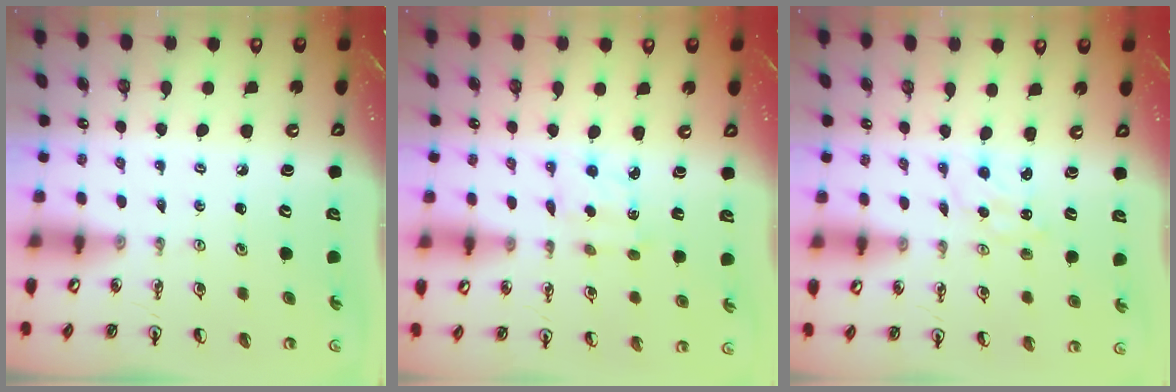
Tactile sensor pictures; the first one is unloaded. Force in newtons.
{"total": 1.9, "press": 1.9, "slide": 0.3}
{"total": 0.0}